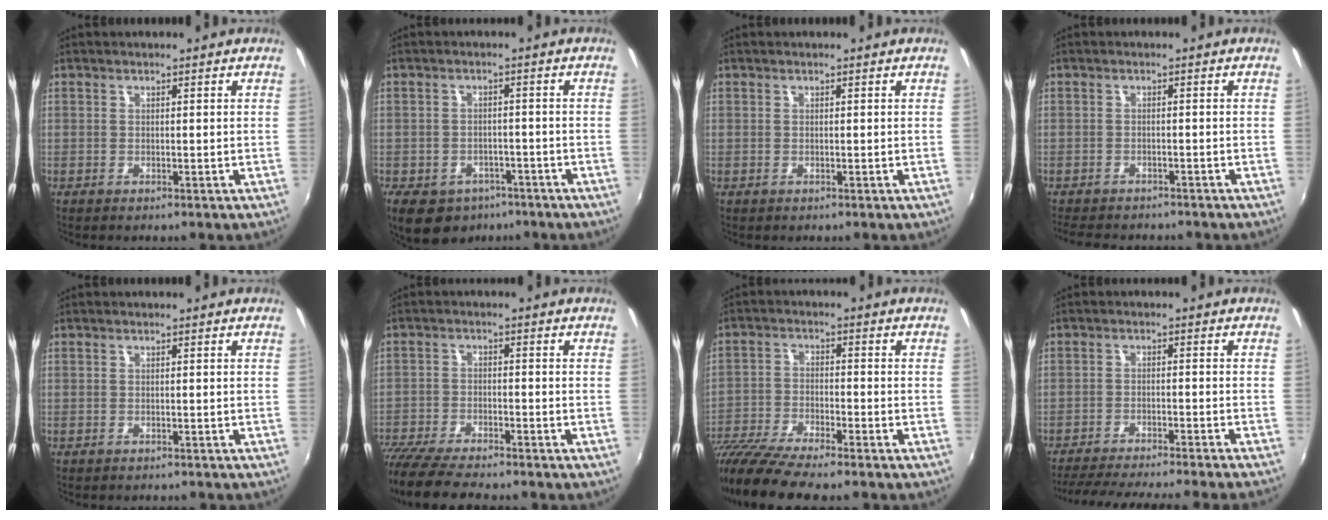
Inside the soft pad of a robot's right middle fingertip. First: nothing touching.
{"total": 12.4, "force": [-7.6, 8.3, 5.2], "torque": [-0.134, -0.011, -0.106]}
{"total": 0.0}
{"total": 7.4, "force": [-6.7, 2.0, 2.5], "torque": [-0.067, -0.016, -0.104]}
{"total": 1.7, "force": [-1.6, 0.5, 0.4], "torque": [-0.014, -0.010, -0.021]}
{"total": 11.6, "force": [-10.2, 1.8, 5.2], "torque": [-0.130, -0.040, -0.182]}
{"total": 12.9, "force": [-11.0, 1.2, 6.6], "torque": [-0.153, -0.034, -0.208]}
{"total": 15.2, "force": [-13.7, -0.6, 6.5], "torque": [-0.135, -0.013, -0.204]}